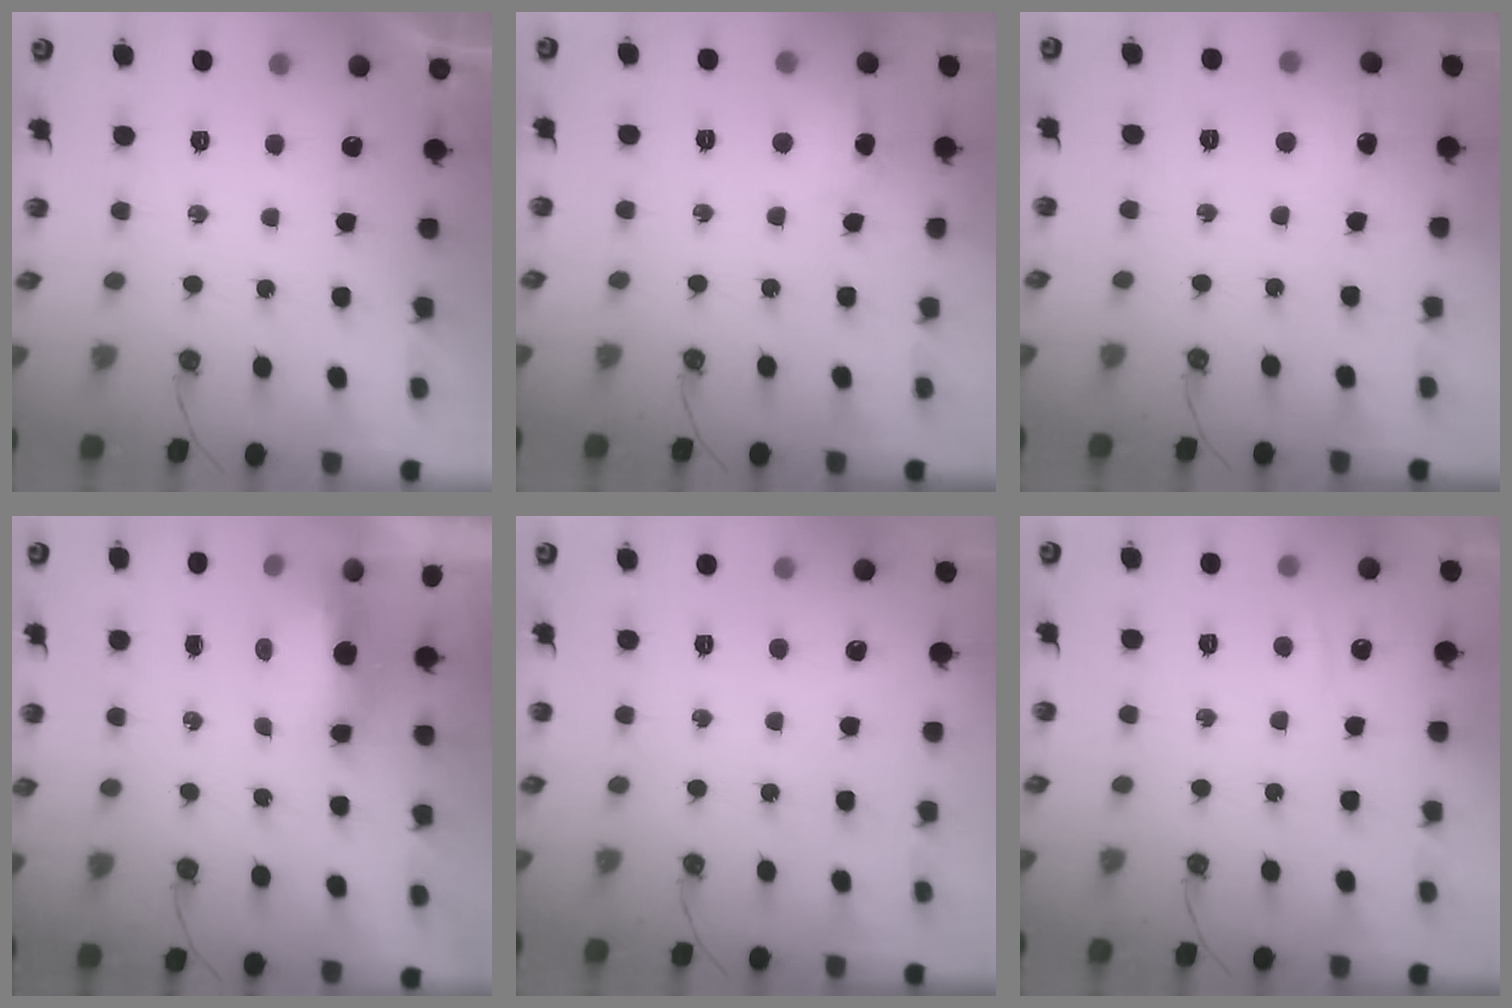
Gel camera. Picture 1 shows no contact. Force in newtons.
{"total": 13.9, "press": 5.5, "slide": 12.8}
{"total": 3.8, "press": 3.8, "slide": 0.6}
{"total": 6.3, "press": 6.2, "slide": 1.2}
{"total": 0.0}
{"total": 2.8, "press": 2.8, "slide": 0.5}